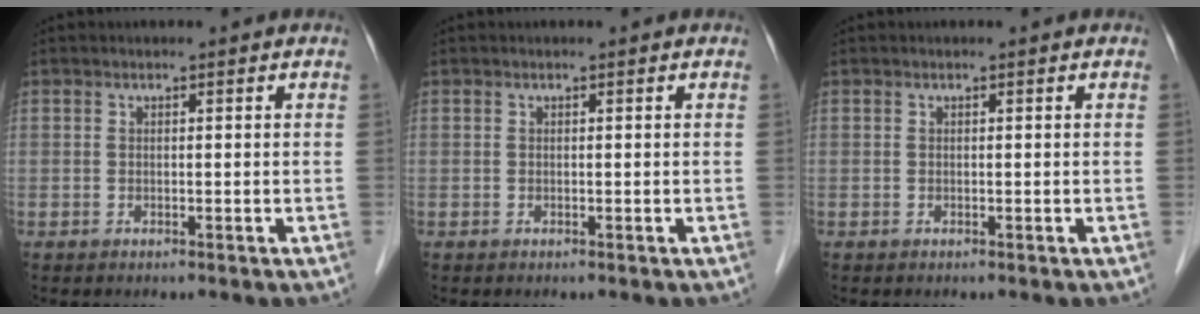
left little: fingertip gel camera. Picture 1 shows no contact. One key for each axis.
{"total": 0.0}
{"total": 0.0}